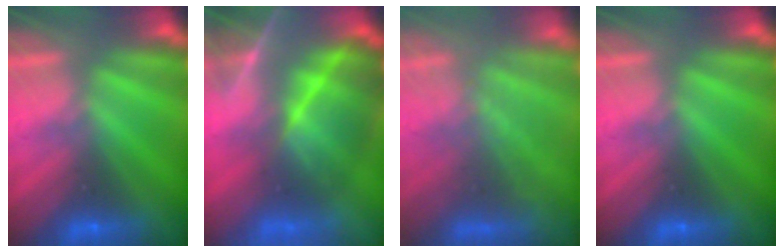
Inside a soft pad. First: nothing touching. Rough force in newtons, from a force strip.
{"total": 7.7}
{"total": 8.1}
{"total": 0.0}